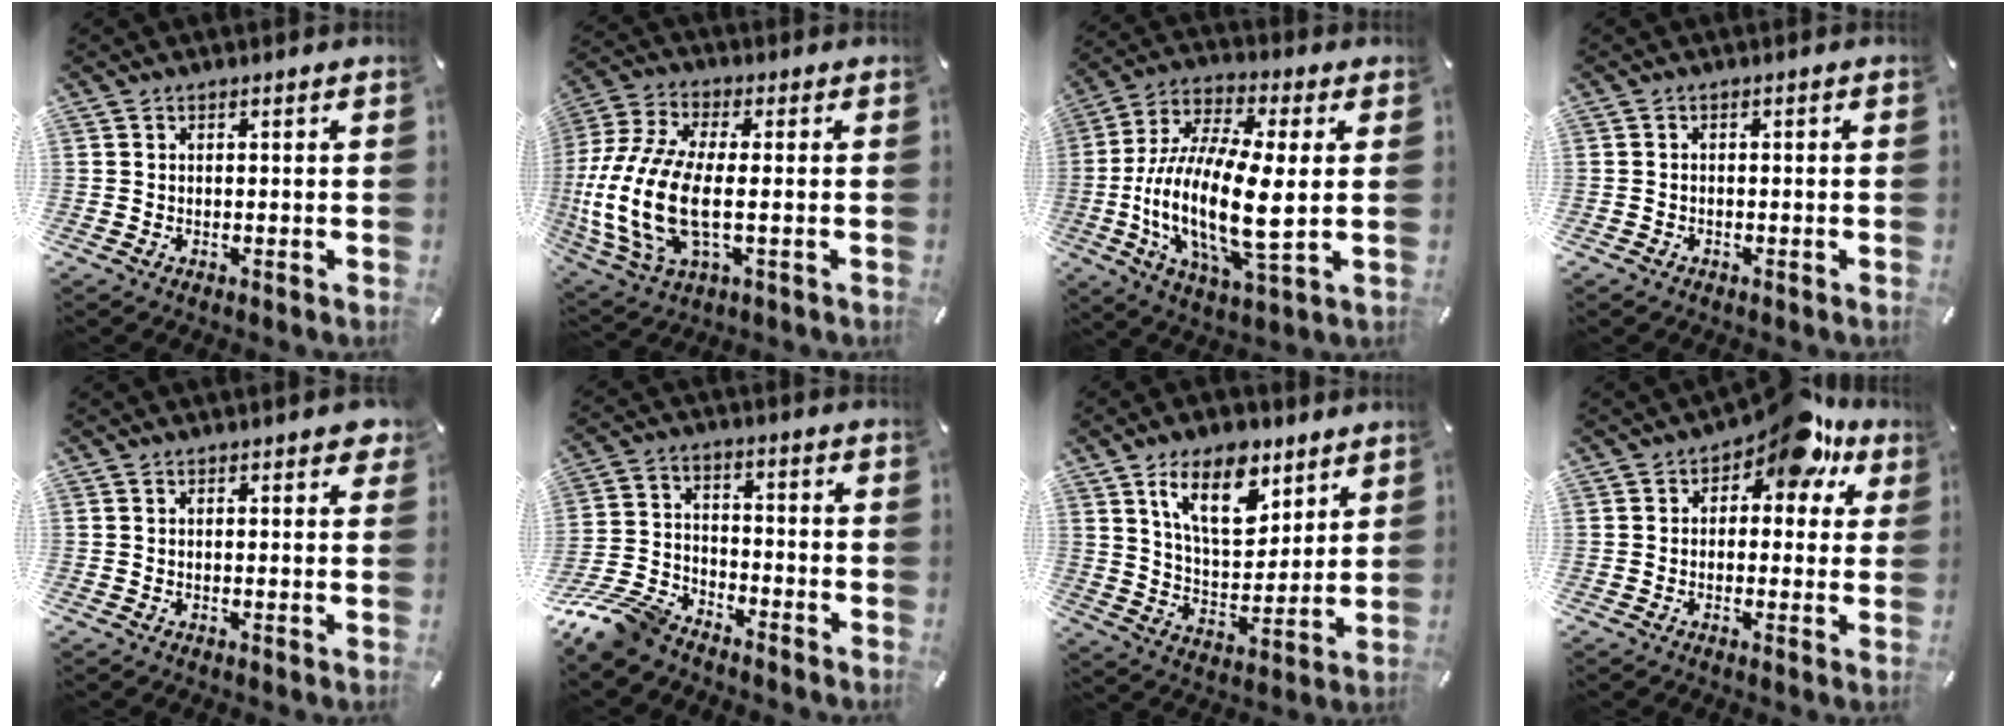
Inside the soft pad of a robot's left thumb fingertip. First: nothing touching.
{"total": 17.2, "force": [-1.8, 8.4, 14.9], "torque": [-0.341, -0.018, -0.032]}
{"total": 18.0, "force": [-1.3, 6.3, 16.8], "torque": [-0.363, -0.020, -0.023]}
{"total": 0.9, "force": [-0.7, 0.7, 0.0], "torque": [0.000, 0.004, -0.016]}
{"total": 1.7, "force": [1.2, 0.8, 0.9], "torque": [-0.005, -0.003, 0.019]}
{"total": 12.0, "force": [-10.4, 4.3, 4.4], "torque": [-0.087, 0.051, -0.199]}
{"total": 15.8, "force": [9.4, 8.3, 9.7], "torque": [-0.165, -0.031, 0.167]}
{"total": 10.7, "force": [6.6, 5.6, 6.4], "torque": [-0.080, -0.037, 0.111]}